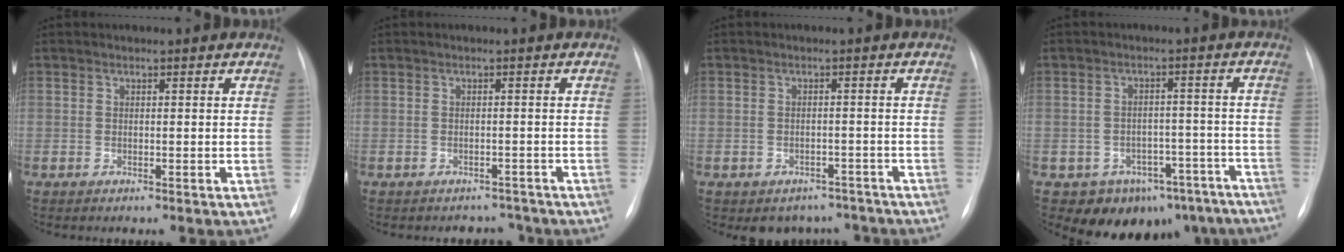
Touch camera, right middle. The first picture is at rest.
{"total": 2.9, "force": [-2.5, 1.3, -0.5], "torque": [0.009, 0.009, -0.032]}
{"total": 5.8, "force": [-4.8, 3.3, 0.4], "torque": [0.012, 0.018, -0.057]}
{"total": 14.2, "force": [-10.4, 8.7, 4.1], "torque": [-0.027, 0.049, -0.120]}